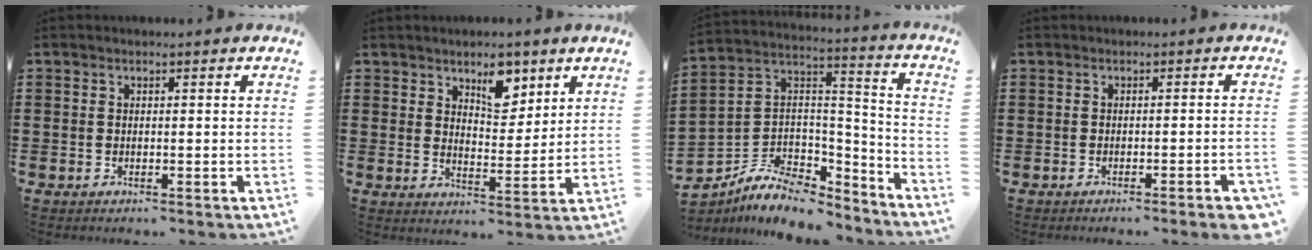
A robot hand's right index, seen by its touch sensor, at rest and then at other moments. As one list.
[{"total": 6.4, "force": [4.3, 3.2, 3.4], "torque": [-0.048, -0.006, 0.072]}, {"total": 8.1, "force": [-5.6, 4.7, 3.6], "torque": [-0.084, 0.007, -0.107]}, {"total": 1.7, "force": [-1.3, -0.1, 1.2], "torque": [-0.019, 0.001, -0.024]}]